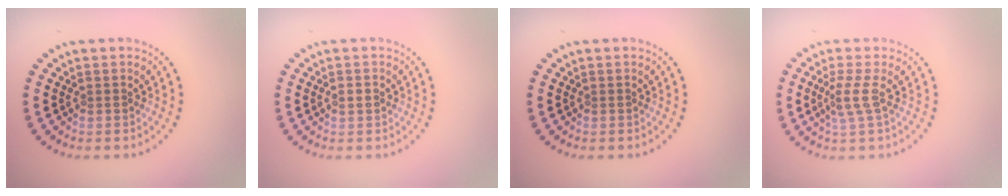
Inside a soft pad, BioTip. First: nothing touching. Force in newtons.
{"total": 1.1, "press": 1.1, "slide": 0.1}
{"total": 0.0}
{"total": 2.2, "press": 1.6, "slide": 1.6}